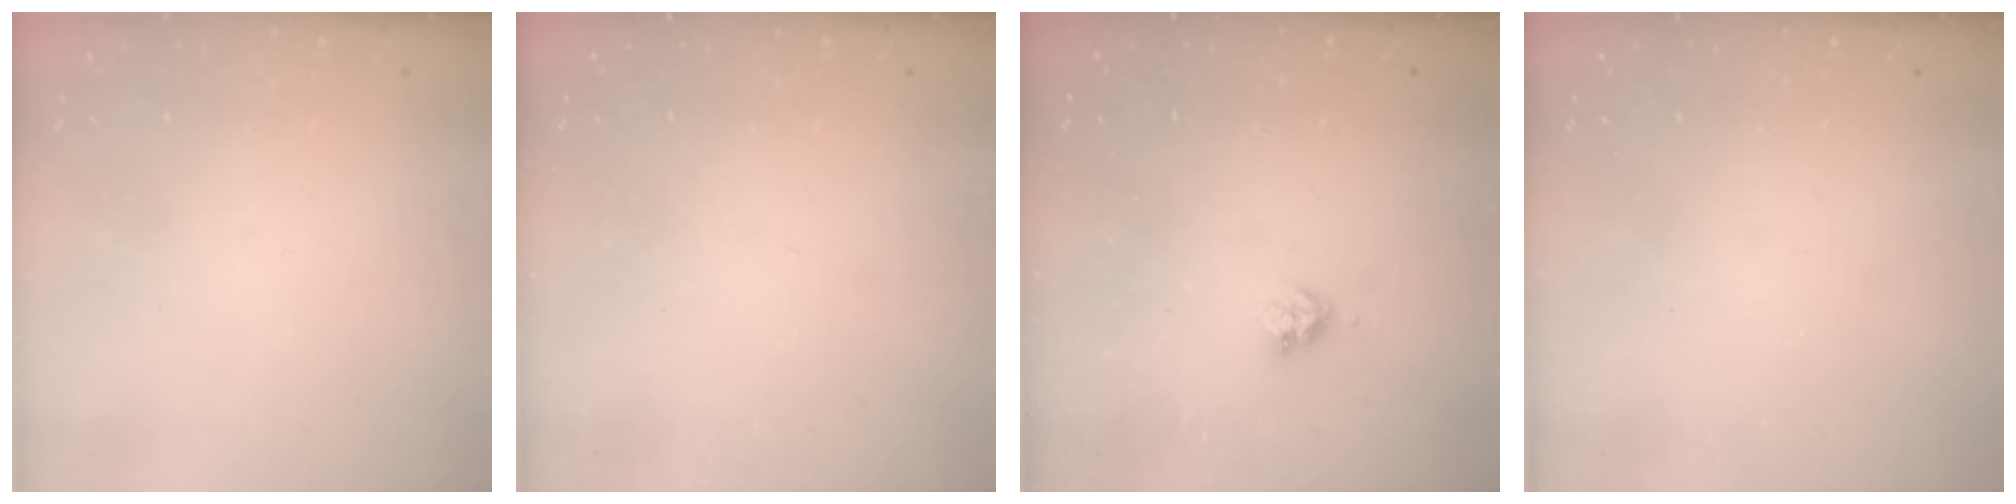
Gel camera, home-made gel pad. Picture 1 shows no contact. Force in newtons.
{"total": 0.0}
{"total": 3.8, "press": 3.8, "slide": 0.6}
{"total": 0.0}